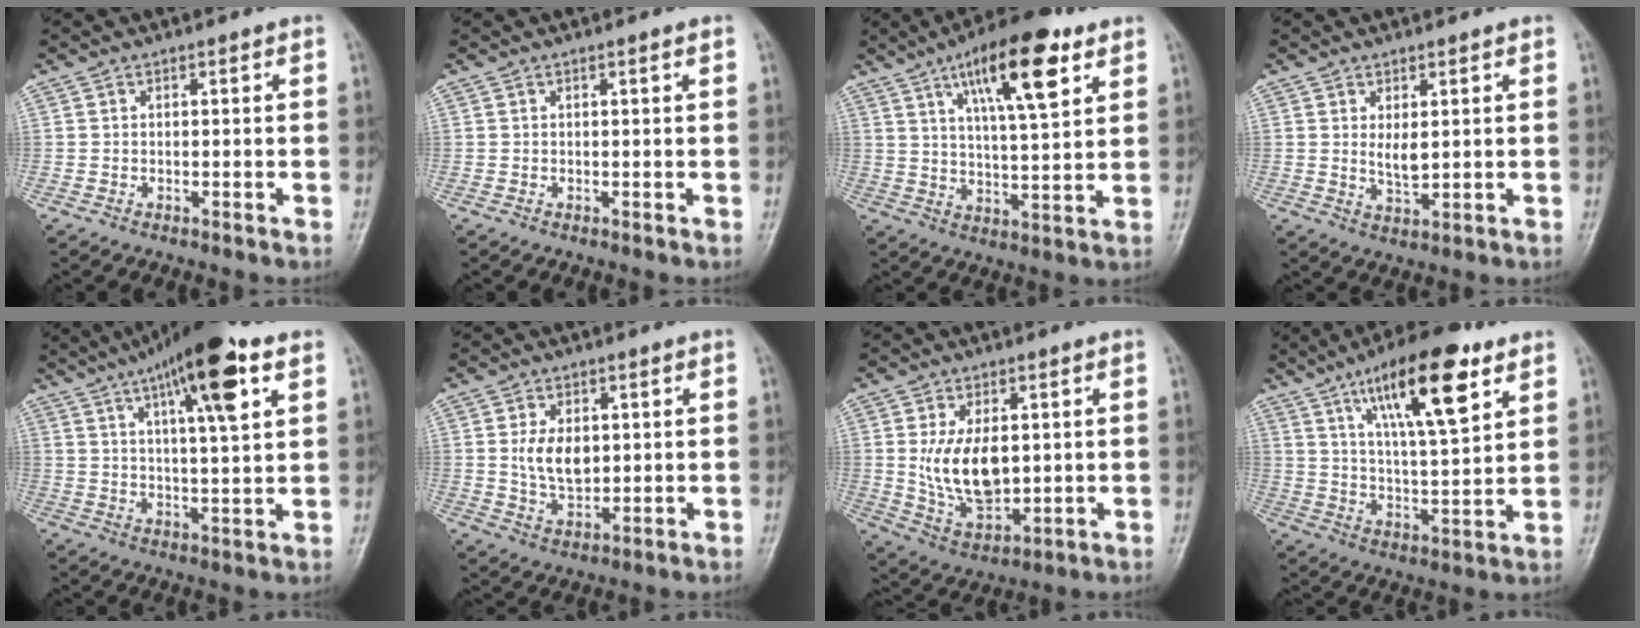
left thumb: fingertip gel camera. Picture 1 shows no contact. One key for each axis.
{"total": 0.7, "fx": 0.3, "fy": -0.1, "fz": 0.6, "tx": -0.013, "ty": 0.001, "tz": 0.004}
{"total": 15.7, "fx": 7.8, "fy": 4.6, "fz": 12.8, "tx": -0.187, "ty": -0.025, "tz": 0.124}
{"total": 3.5, "fx": 0.9, "fy": 1.6, "fz": 3.0, "tx": -0.048, "ty": -0.014, "tz": 0.021}
{"total": 16.1, "fx": 8.1, "fy": 3.6, "fz": 13.4, "tx": -0.203, "ty": -0.013, "tz": 0.125}
{"total": 7.4, "fx": 1.1, "fy": 4.6, "fz": 5.6, "tx": -0.084, "ty": -0.010, "tz": 0.027}
{"total": 11.9, "fx": 1.1, "fy": 7.0, "fz": 9.6, "tx": -0.153, "ty": -0.014, "tz": 0.037}
{"total": 17.6, "fx": 9.2, "fy": 5.0, "fz": 14.2, "tx": -0.211, "ty": -0.033, "tz": 0.153}